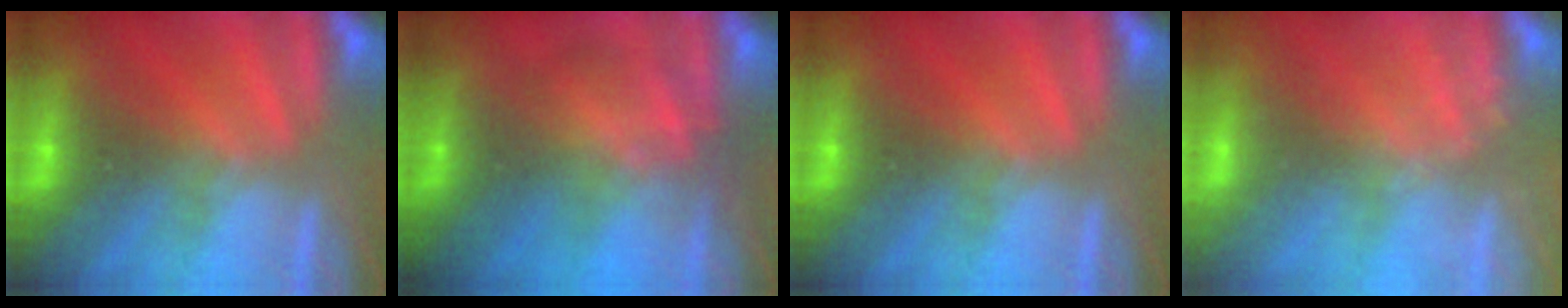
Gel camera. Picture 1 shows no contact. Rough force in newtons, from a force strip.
{"total": 2.9}
{"total": 0.0}
{"total": 2.4}